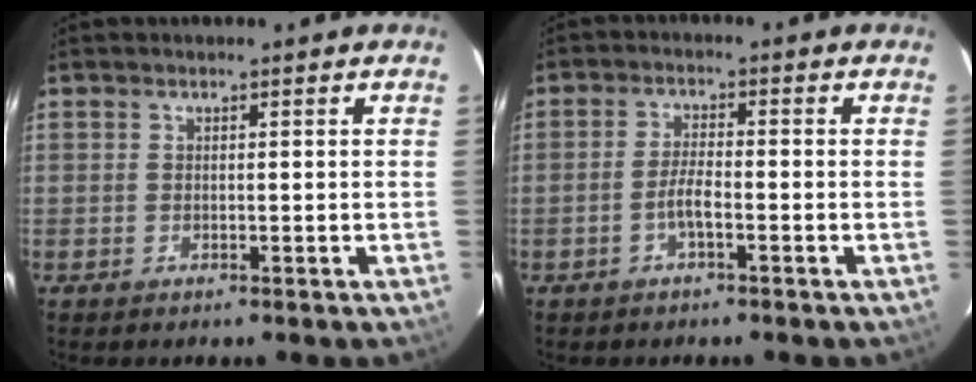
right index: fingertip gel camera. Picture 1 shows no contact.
{"total": 3.1, "force": [-1.6, 0.6, 2.6], "torque": [-0.057, 0.004, -0.032]}